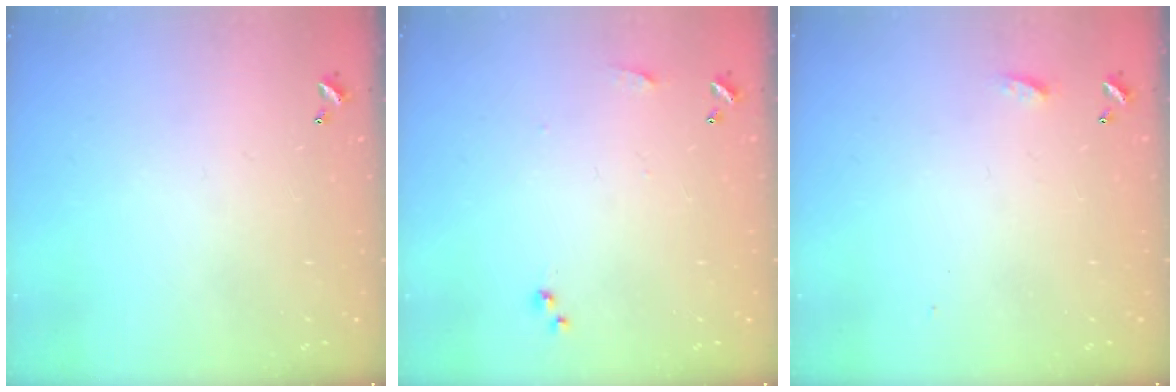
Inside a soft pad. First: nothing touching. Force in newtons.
{"total": 5.1, "press": 5.0, "slide": 0.7}
{"total": 4.3, "press": 4.3, "slide": 0.5}